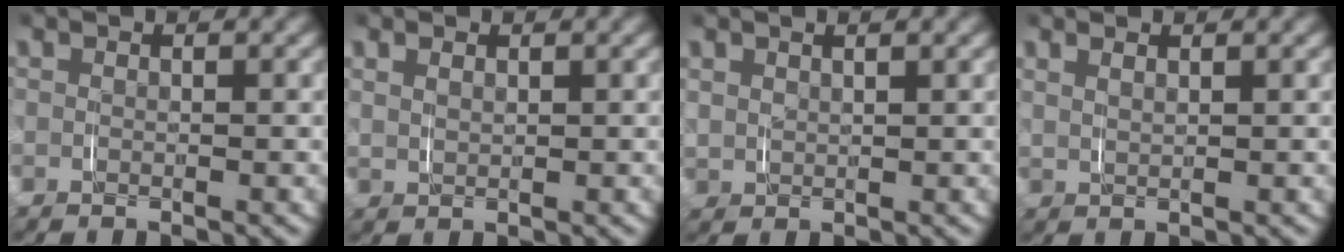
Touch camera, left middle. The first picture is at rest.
{"total": 1.4, "force": [1.0, 0.8, 0.6], "torque": [-0.014, -0.001, 0.024]}
{"total": 2.0, "force": [1.1, 1.5, 0.7], "torque": [-0.031, -0.005, 0.029]}
{"total": 1.5, "force": [1.3, 0.4, 0.7], "torque": [-0.012, 0.003, 0.027]}